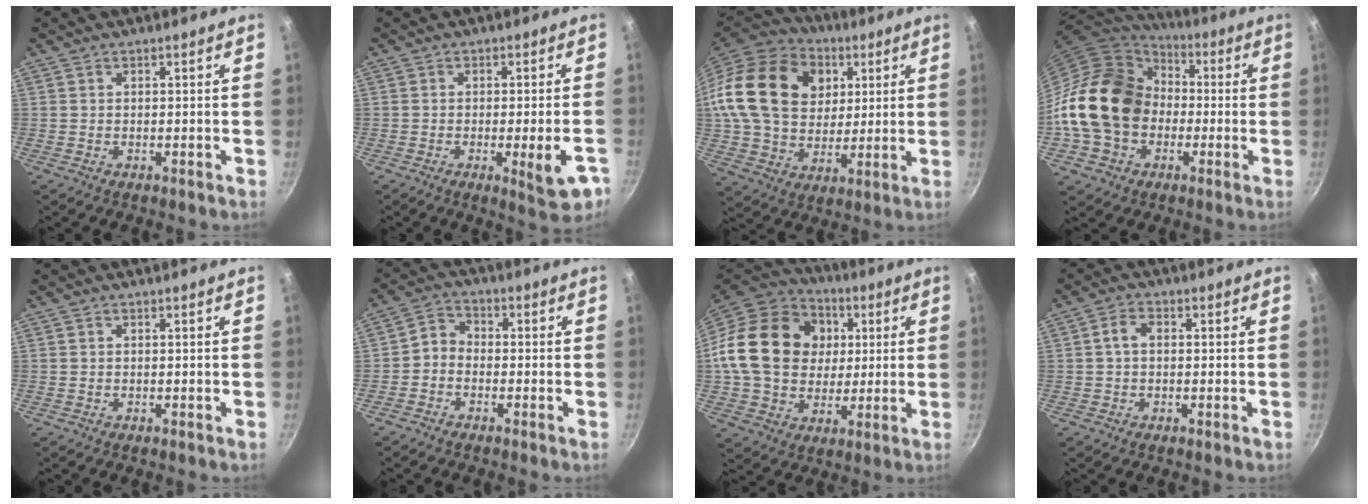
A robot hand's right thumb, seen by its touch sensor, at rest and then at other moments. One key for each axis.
{"total": 8.1, "fx": -3.0, "fy": 1.9, "fz": 7.3, "tx": -0.078, "ty": 0.002, "tz": -0.035}
{"total": 26.0, "fx": 6.7, "fy": 19.8, "fz": 15.6, "tx": -0.269, "ty": 0.011, "tz": 0.116}
{"total": 21.0, "fx": -1.3, "fy": 16.7, "fz": 12.8, "tx": -0.221, "ty": 0.050, "tz": -0.024}
{"total": 0.0}
{"total": 3.6, "fx": -1.5, "fy": 2.8, "fz": 1.7, "tx": -0.027, "ty": 0.028, "tz": -0.042}
{"total": 23.8, "fx": 3.1, "fy": 19.1, "fz": 13.8, "tx": -0.231, "ty": 0.022, "tz": 0.052}
{"total": 3.1, "fx": 0.2, "fy": 2.1, "fz": 2.2, "tx": -0.042, "ty": 0.011, "tz": 0.000}